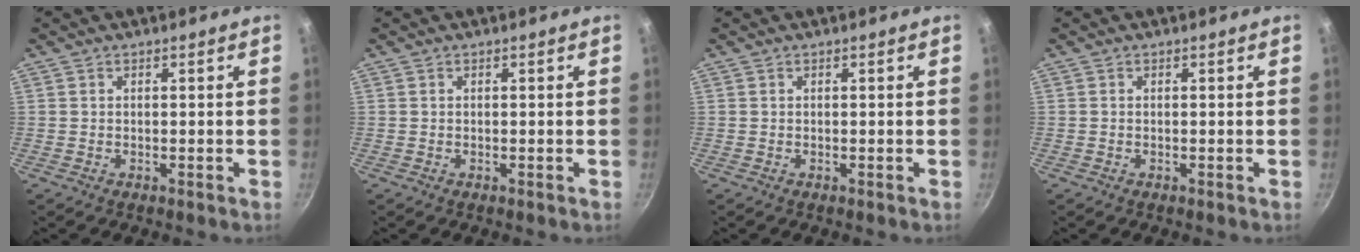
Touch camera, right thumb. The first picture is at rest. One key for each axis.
{"total": 0.0}
{"total": 0.0}
{"total": 0.0}